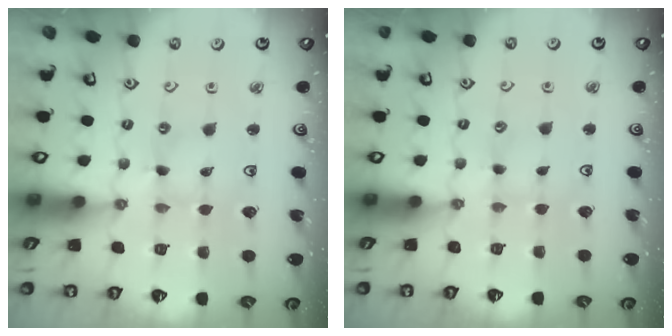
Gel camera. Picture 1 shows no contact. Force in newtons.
{"total": 1.7, "press": 1.6, "slide": 0.3}